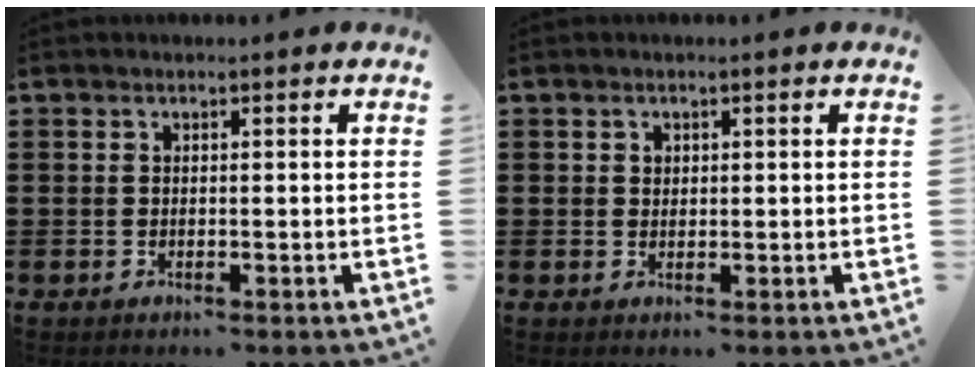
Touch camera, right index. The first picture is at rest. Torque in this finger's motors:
{"motor_torque": [0.02, 0.01, 0.00, 0.02]}